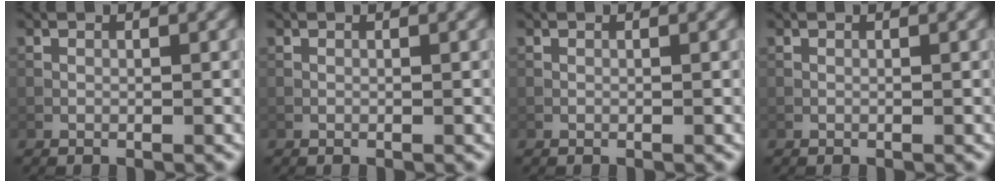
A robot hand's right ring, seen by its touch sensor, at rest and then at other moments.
{"total": 0.0}
{"total": 0.0}
{"total": 0.0}